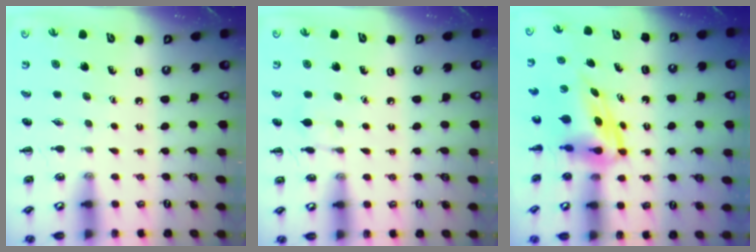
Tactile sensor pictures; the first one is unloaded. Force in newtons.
{"total": 6.2, "press": 5.9, "slide": 1.8}
{"total": 5.0, "press": 4.9, "slide": 0.9}